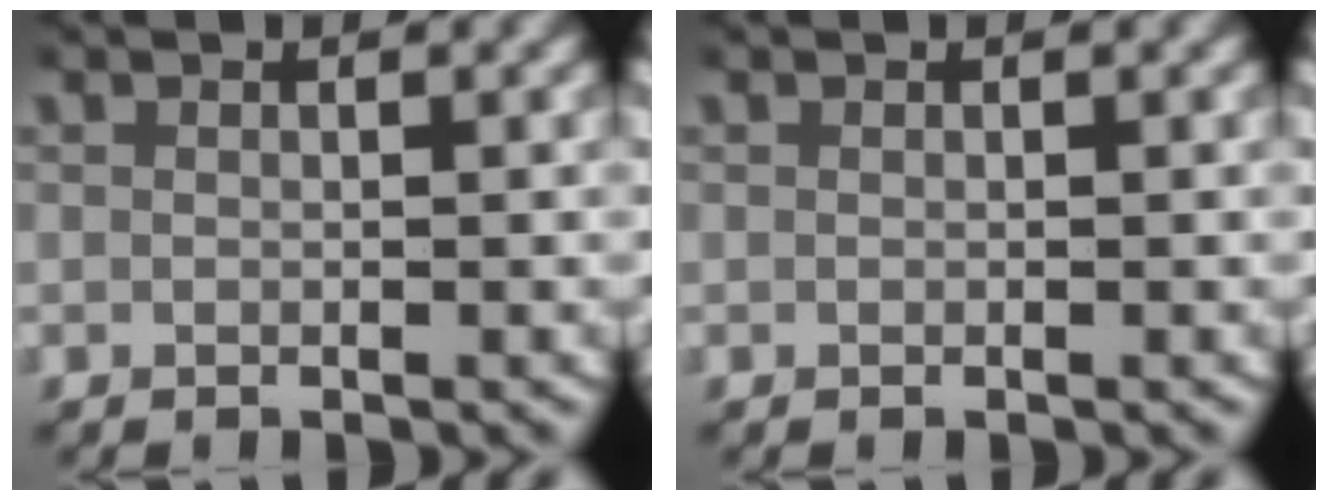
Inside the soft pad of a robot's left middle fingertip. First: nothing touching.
{"total": 0.0}